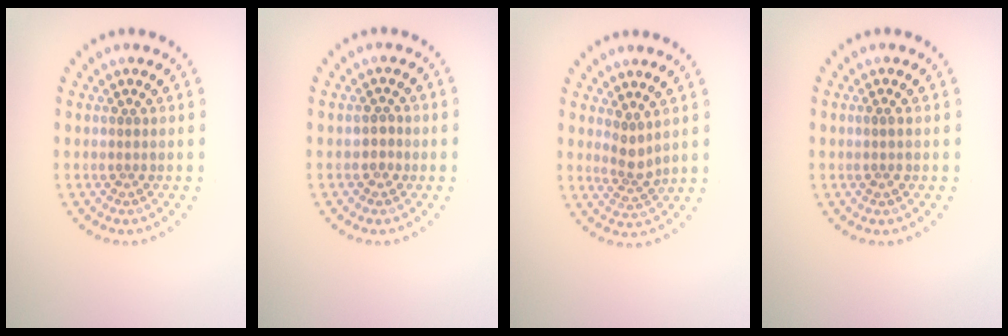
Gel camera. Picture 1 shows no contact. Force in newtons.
{"total": 0.7, "press": 0.5, "slide": 0.5}
{"total": 1.9, "press": 1.5, "slide": 1.2}
{"total": 0.8, "press": 0.7, "slide": 0.3}